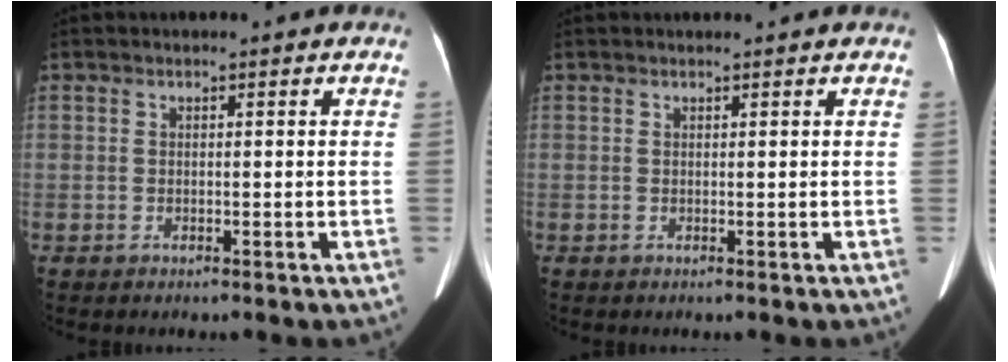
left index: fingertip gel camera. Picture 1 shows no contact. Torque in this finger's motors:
{"motor_torque": [0.29, -0.41, -0.07, 0.02]}